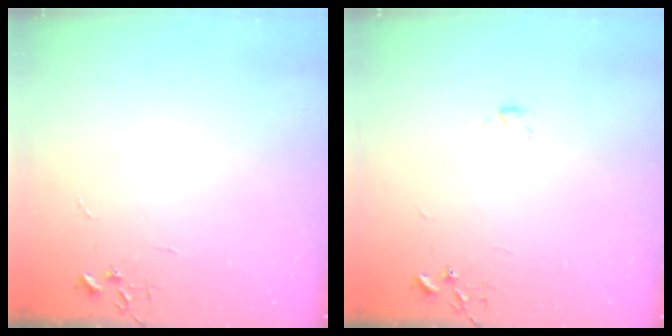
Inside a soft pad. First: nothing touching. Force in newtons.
{"total": 2.3, "press": 2.3, "slide": 0.4}